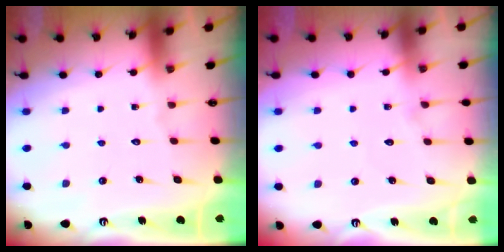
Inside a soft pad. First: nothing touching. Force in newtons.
{"total": 4.5, "press": 4.5, "slide": 0.5}